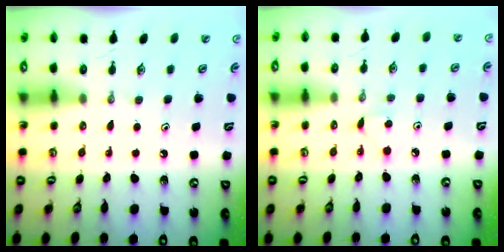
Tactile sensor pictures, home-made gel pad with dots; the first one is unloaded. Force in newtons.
{"total": 2.9, "press": 2.8, "slide": 0.3}